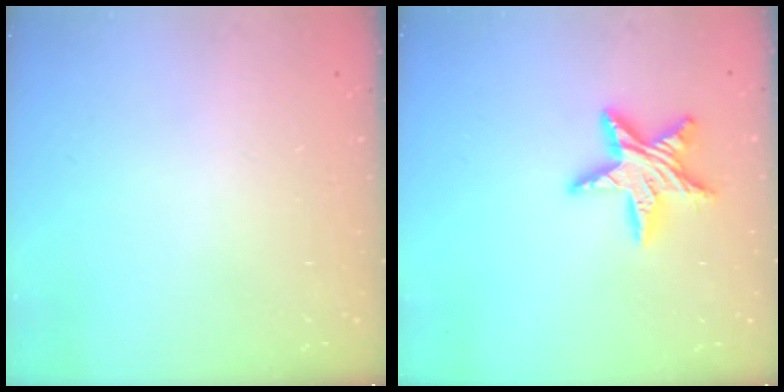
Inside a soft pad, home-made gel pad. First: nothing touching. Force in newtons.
{"total": 13.2, "press": 13.2, "slide": 1.0}